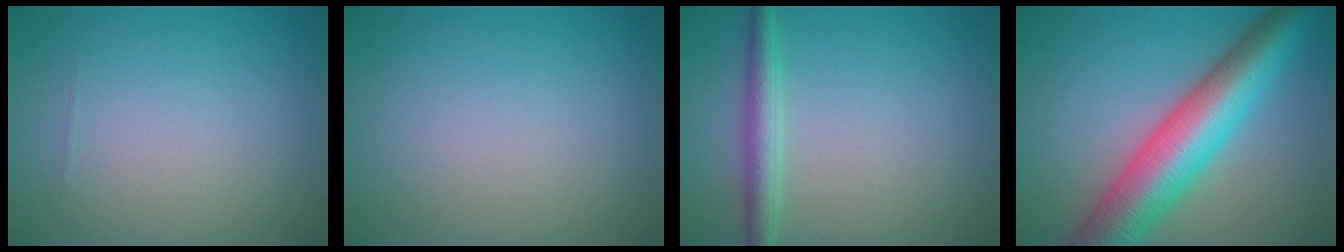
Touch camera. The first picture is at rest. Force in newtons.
{"total": 0.0}
{"total": 2.7, "press": 2.7, "slide": 0.1}
{"total": 10.1, "press": 10.1, "slide": 0.2}